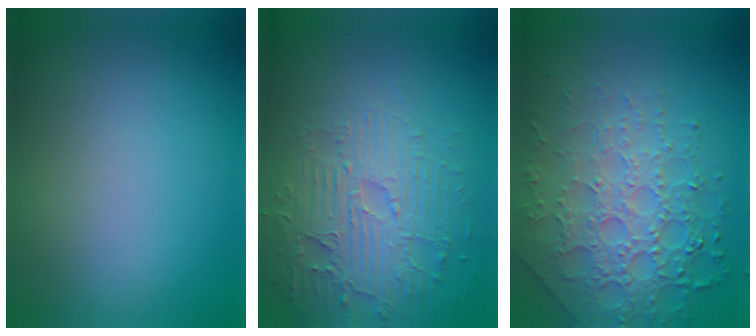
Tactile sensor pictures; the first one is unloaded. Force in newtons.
{"total": 4.4, "press": 4.0, "slide": 1.8}
{"total": 7.8, "press": 5.5, "slide": 5.5}